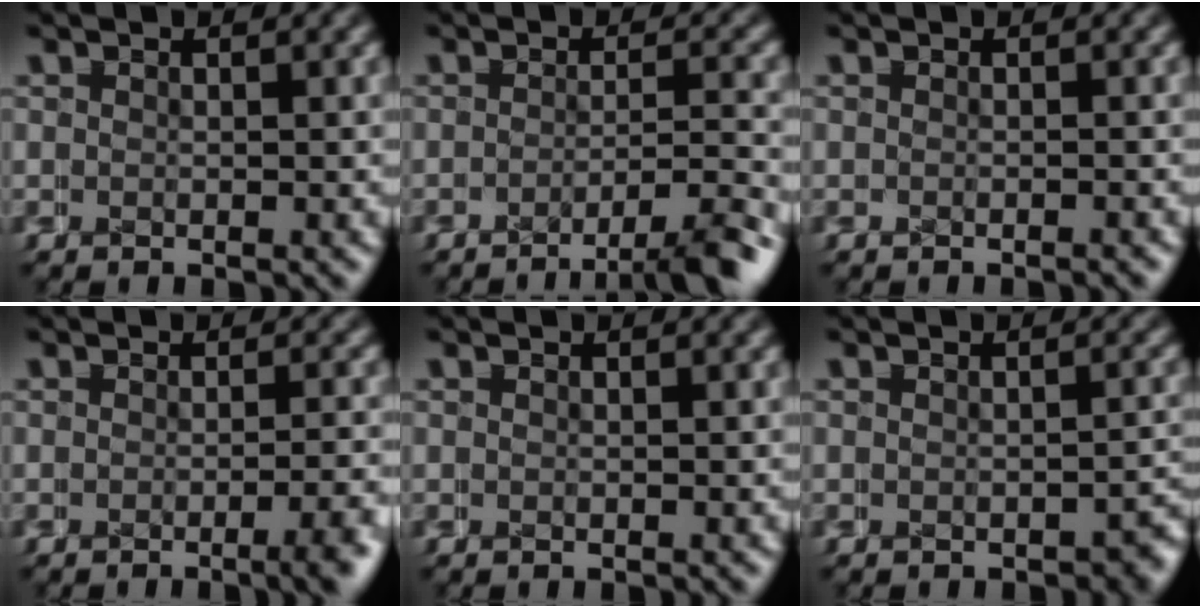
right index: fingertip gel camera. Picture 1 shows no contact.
{"total": 5.5, "force": [-4.8, 1.5, 2.1], "torque": [-0.008, 0.006, -0.084]}
{"total": 0.7, "force": [-0.7, 0.2, 0.1], "torque": [0.004, 0.003, -0.013]}
{"total": 2.2, "force": [-1.8, -0.1, 1.4], "torque": [-0.013, 0.010, -0.033]}
{"total": 0.0}
{"total": 1.5, "force": [-1.3, 0.6, 0.4], "torque": [-0.003, 0.003, -0.023]}